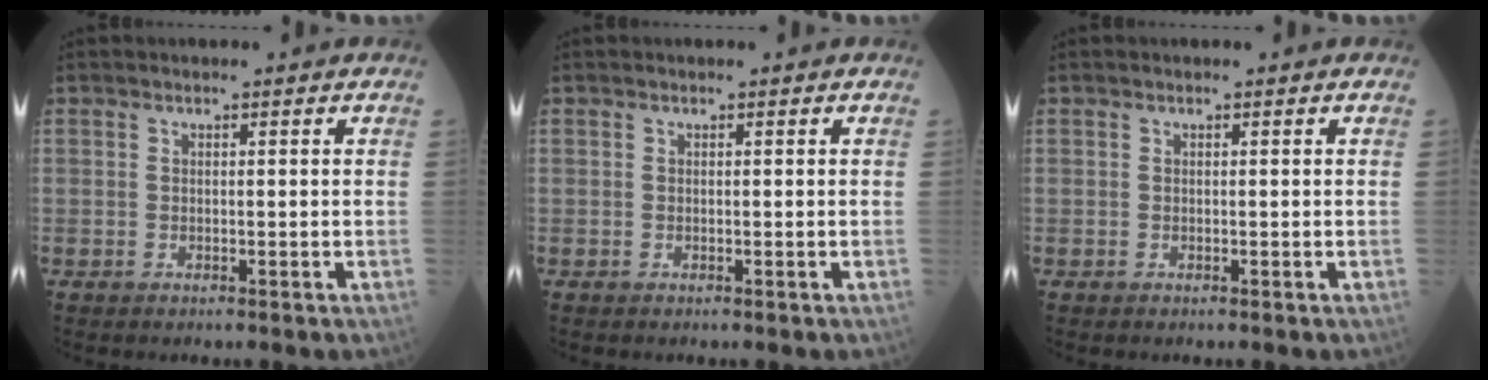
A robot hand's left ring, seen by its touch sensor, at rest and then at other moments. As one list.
[{"total": 0.0}, {"total": 0.0}]